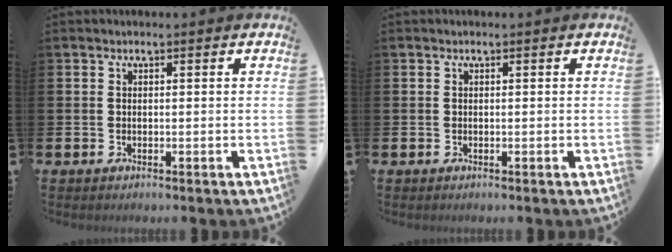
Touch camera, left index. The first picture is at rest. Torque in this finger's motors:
{"motor_torque": [-0.04, -0.02, 0.01, 0.02]}